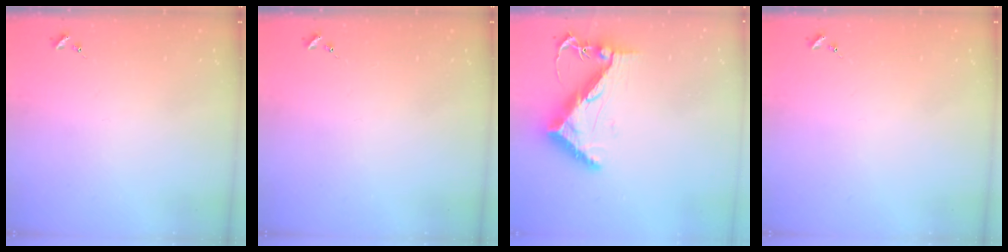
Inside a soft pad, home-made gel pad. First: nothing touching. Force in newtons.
{"total": 0.0}
{"total": 11.1, "press": 11.0, "slide": 1.3}
{"total": 0.0}